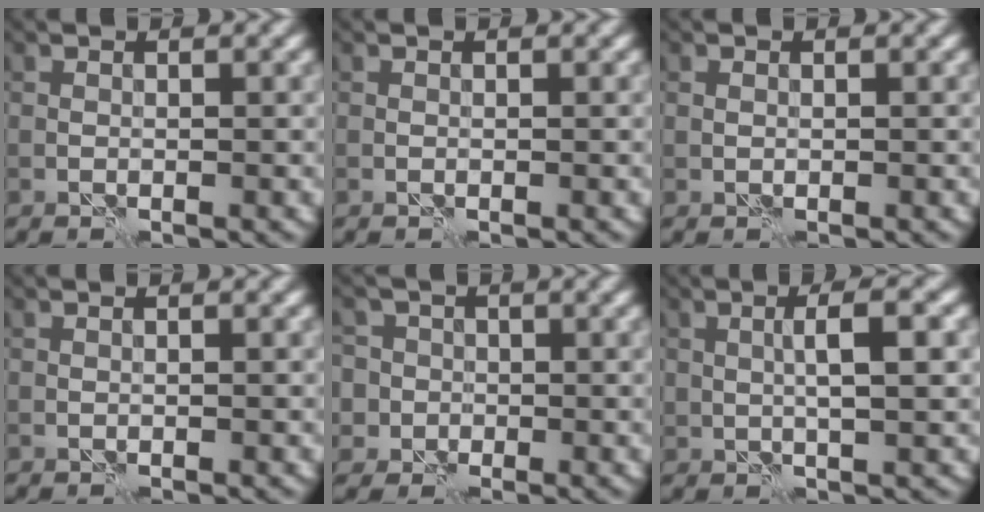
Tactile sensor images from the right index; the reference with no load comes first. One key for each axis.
{"total": 0.0}
{"total": 0.5, "fx": -0.1, "fy": 0.4, "fz": 0.3, "tx": -0.007, "ty": 0.000, "tz": -0.001}
{"total": 0.0}
{"total": 5.9, "fx": 0.0, "fy": 5.6, "fz": 1.8, "tx": -0.026, "ty": 0.029, "tz": -0.034}
{"total": 3.3, "fx": 0.4, "fy": 0.8, "fz": 3.2, "tx": -0.058, "ty": 0.005, "tz": 0.008}